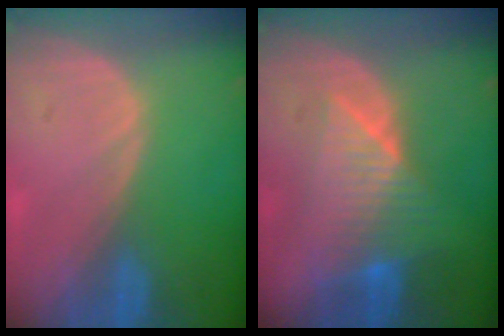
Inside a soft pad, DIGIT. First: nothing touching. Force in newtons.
{"total": 7.5, "press": 7.3, "slide": 2.0}